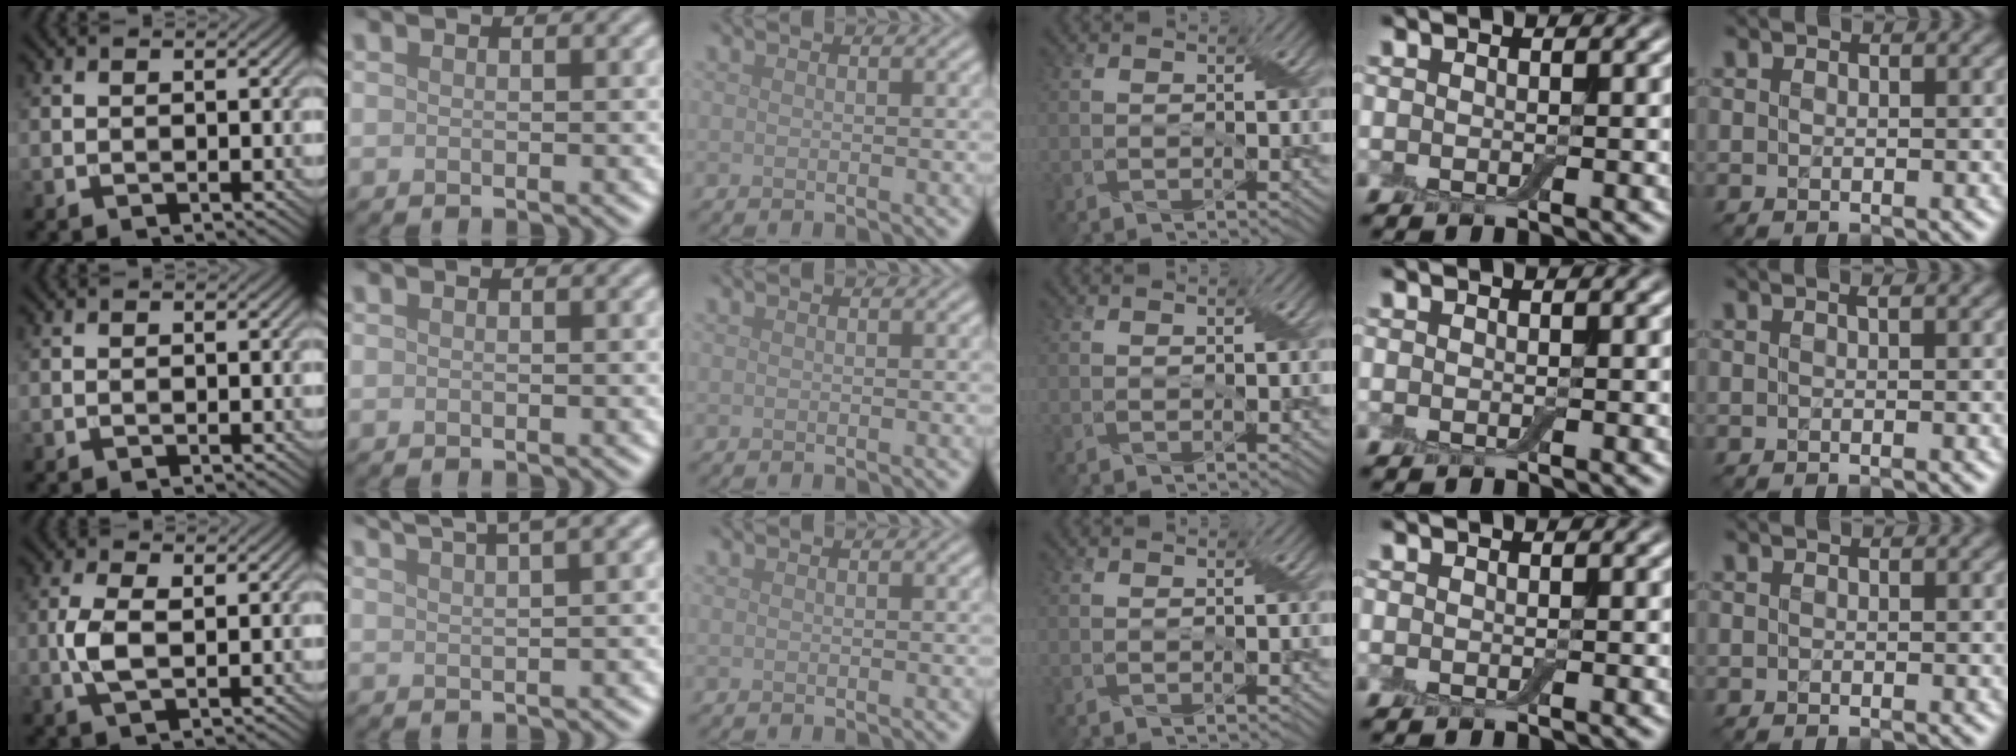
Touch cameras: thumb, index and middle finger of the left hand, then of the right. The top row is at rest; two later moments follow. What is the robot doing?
{"motion": "peel", "object": "aluminum foil"}